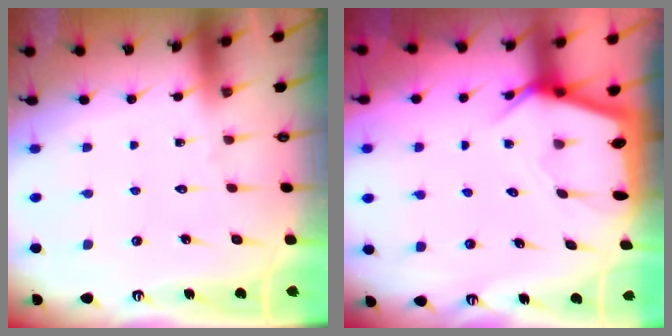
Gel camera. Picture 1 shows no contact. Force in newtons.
{"total": 4.1, "press": 4.1, "slide": 0.3}